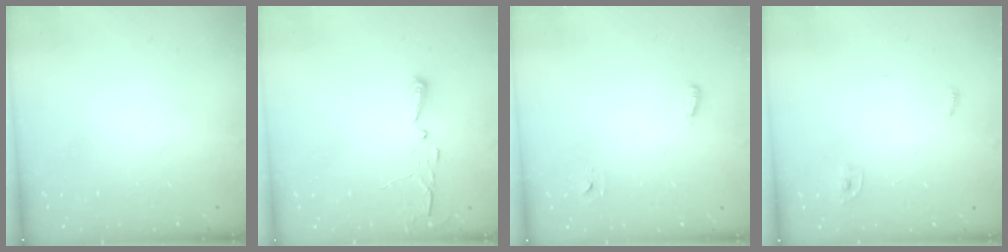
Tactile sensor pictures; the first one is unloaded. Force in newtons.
{"total": 3.1, "press": 3.1, "slide": 0.3}
{"total": 3.2, "press": 2.9, "slide": 1.4}
{"total": 2.8, "press": 2.8, "slide": 0.1}